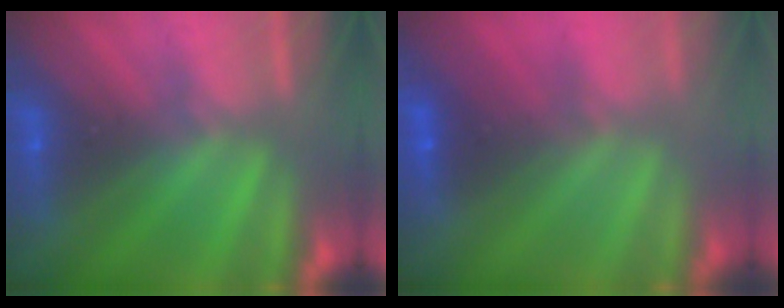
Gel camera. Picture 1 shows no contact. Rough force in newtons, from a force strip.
{"total": 1.8}